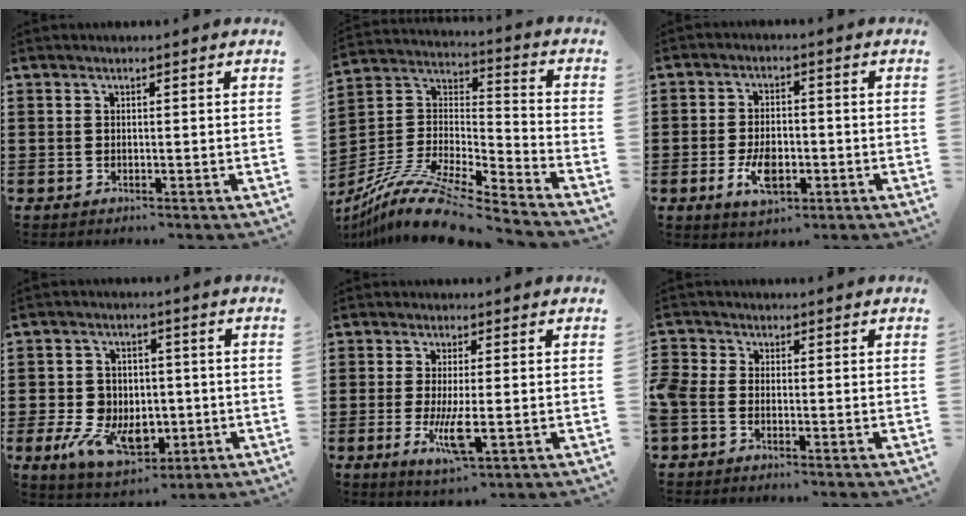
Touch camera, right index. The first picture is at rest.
{"total": 12.9, "force": [-10.6, 2.4, 6.8], "torque": [-0.136, 0.027, -0.206]}
{"total": 6.2, "force": [-2.0, 3.3, 4.8], "torque": [-0.095, -0.001, -0.039]}
{"total": 9.1, "force": [-1.8, 7.1, 5.4], "torque": [-0.142, 0.013, -0.032]}
{"total": 6.6, "force": [-1.5, 1.6, 6.2], "torque": [-0.137, -0.020, -0.030]}
{"total": 2.2, "force": [-1.4, 1.2, 1.3], "torque": [-0.039, 0.000, -0.031]}